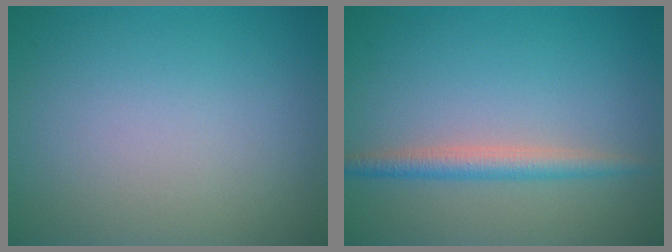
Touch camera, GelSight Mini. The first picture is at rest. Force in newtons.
{"total": 2.4, "press": 2.4, "slide": 0.1}